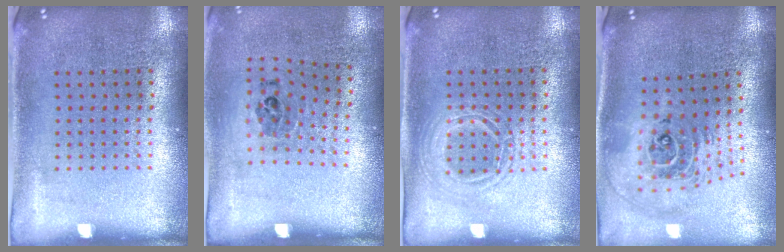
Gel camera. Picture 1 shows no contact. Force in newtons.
{"total": 1.1, "press": 0.7, "slide": 0.8}
{"total": 1.2, "press": 1.1, "slide": 0.3}
{"total": 2.4, "press": 1.8, "slide": 1.6}